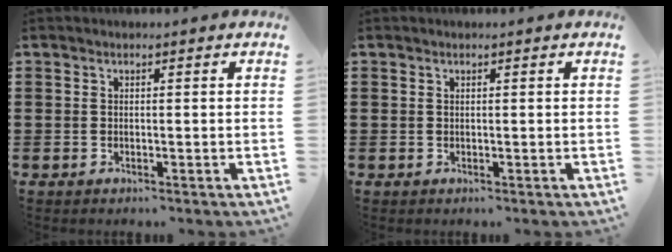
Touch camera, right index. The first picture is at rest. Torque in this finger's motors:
{"motor_torque": [-0.08, 0.38, 0.03, -0.01]}